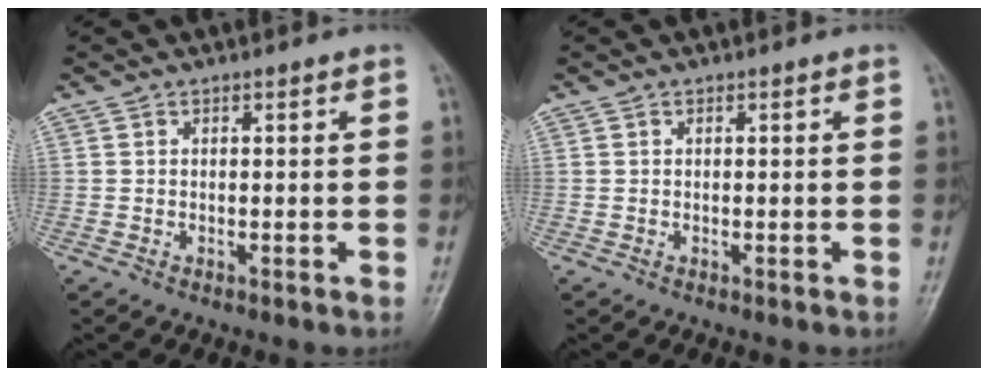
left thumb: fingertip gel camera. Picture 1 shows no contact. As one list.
[{"total": 0.0}]